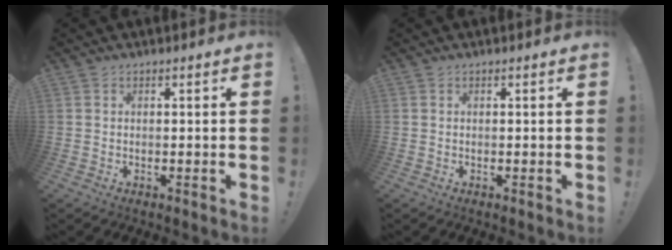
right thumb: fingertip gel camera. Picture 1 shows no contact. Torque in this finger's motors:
{"motor_torque": [-0.13, -0.14, 0.14, -0.04, 0.01]}